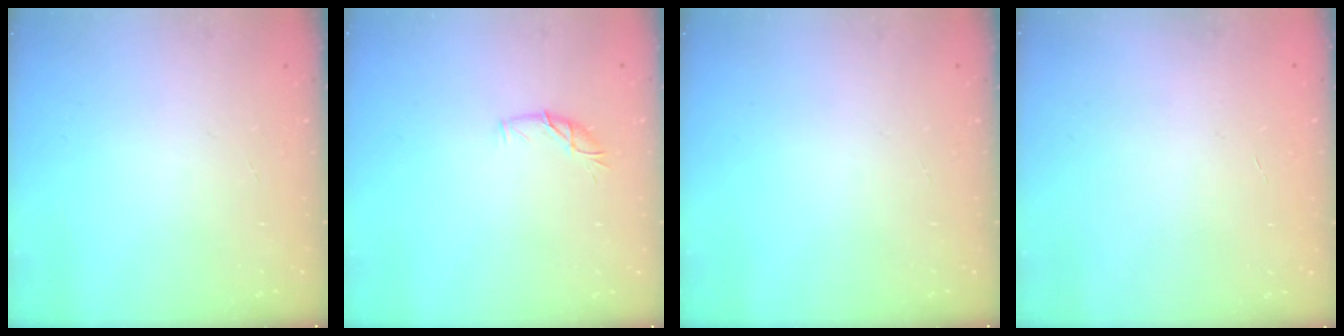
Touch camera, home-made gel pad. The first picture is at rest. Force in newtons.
{"total": 6.1, "press": 6.1, "slide": 0.6}
{"total": 0.0}
{"total": 0.6, "press": 0.6, "slide": 0.2}